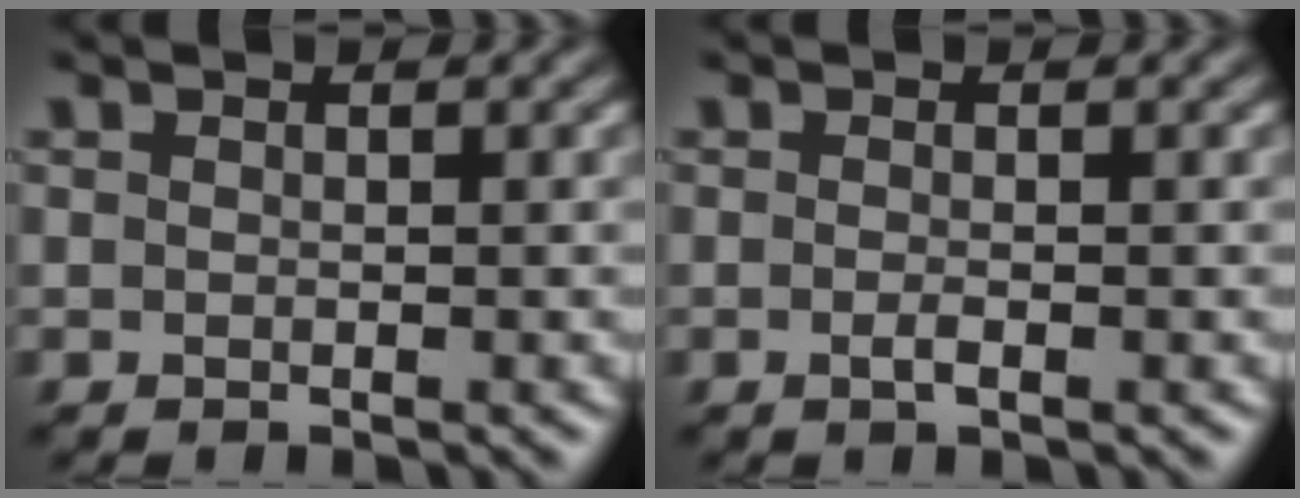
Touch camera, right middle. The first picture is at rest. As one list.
[{"total": 0.9, "force": [-0.3, 0.2, 0.8], "torque": [-0.016, -0.003, -0.007]}]